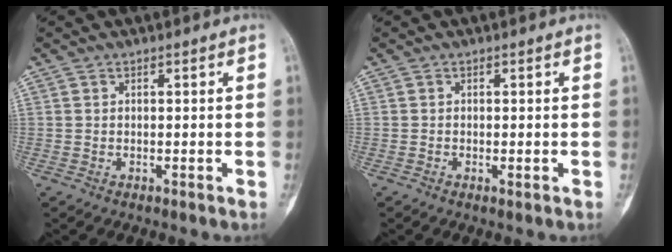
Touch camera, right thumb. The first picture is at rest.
{"total": 0.7, "force": [-0.2, 0.3, 0.6], "torque": [-0.011, -0.002, -0.004]}